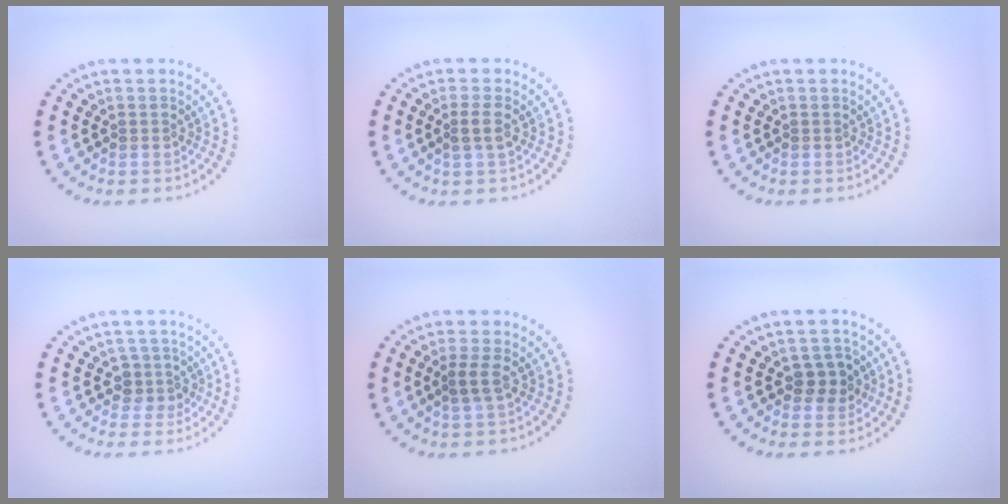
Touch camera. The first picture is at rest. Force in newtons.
{"total": 1.4, "press": 1.1, "slide": 0.8}
{"total": 0.0}
{"total": 1.9, "press": 1.6, "slide": 1.1}
{"total": 1.6, "press": 1.3, "slide": 0.9}
{"total": 2.6, "press": 2.5, "slide": 0.7}